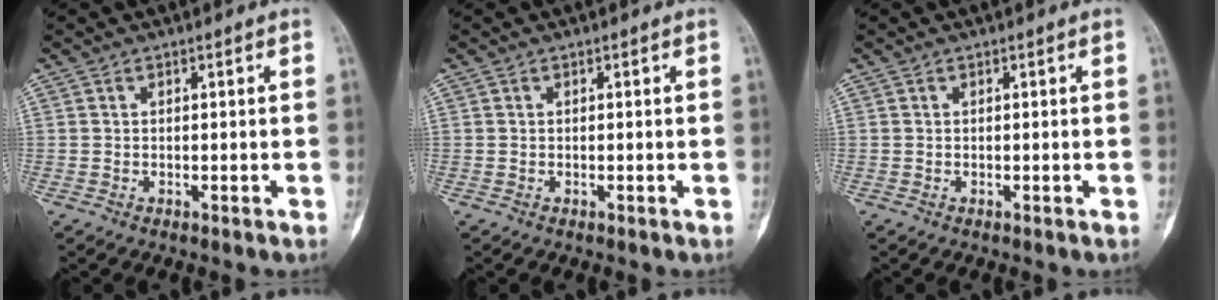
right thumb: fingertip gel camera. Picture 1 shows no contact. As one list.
[{"total": 0.0}, {"total": 0.0}]